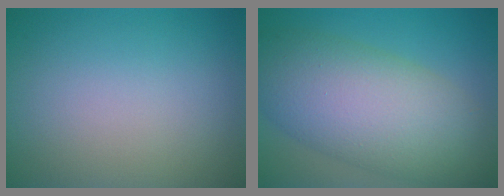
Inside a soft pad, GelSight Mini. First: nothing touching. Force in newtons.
{"total": 10.4, "press": 10.4, "slide": 0.3}